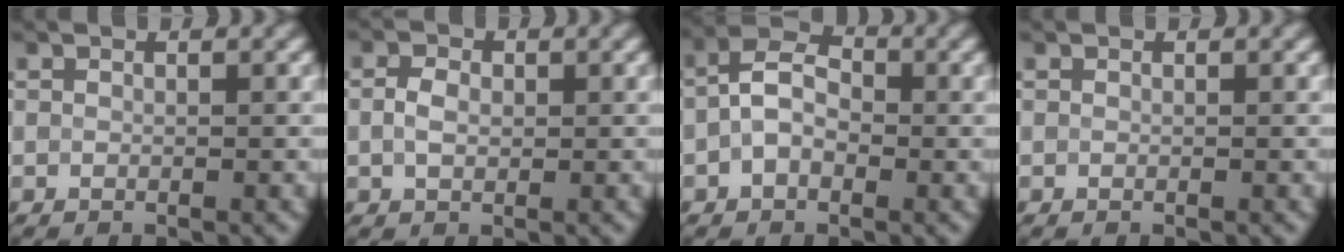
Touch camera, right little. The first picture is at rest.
{"total": 2.1, "force": [0.1, 1.4, 1.6], "torque": [-0.038, 0.005, 0.001]}
{"total": 3.7, "force": [-0.8, 2.3, 2.8], "torque": [-0.053, 0.015, -0.025]}
{"total": 0.0}